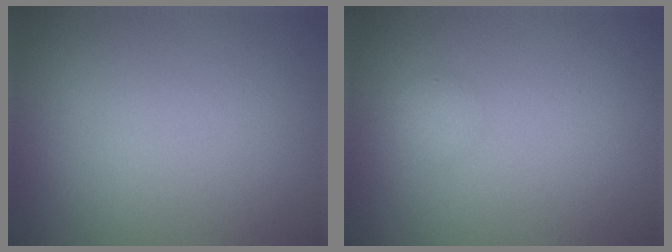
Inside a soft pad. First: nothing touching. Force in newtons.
{"total": 1.1, "press": 1.1, "slide": 0.1}